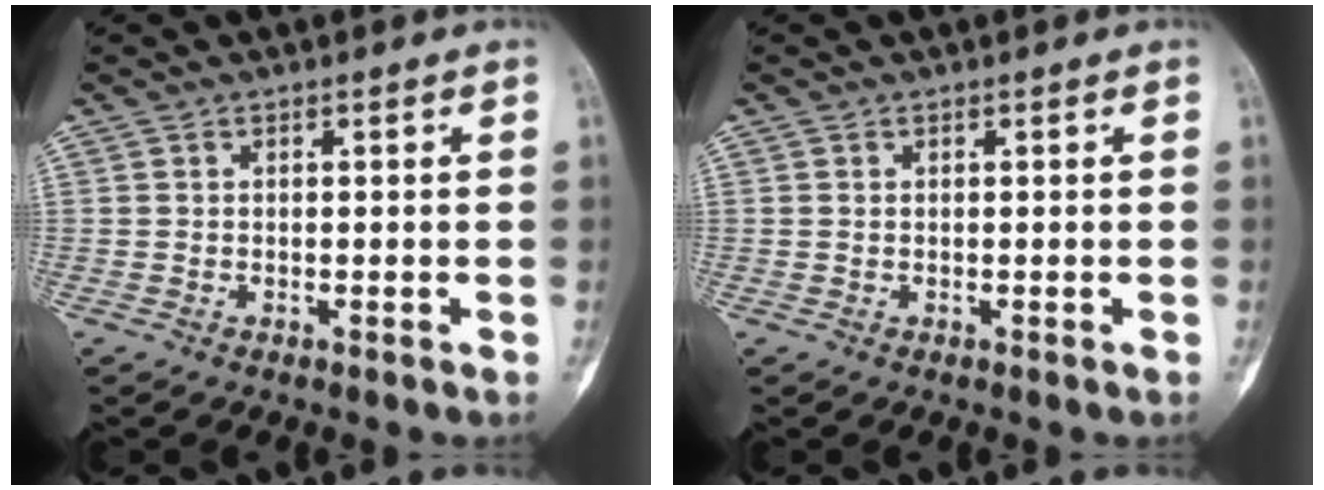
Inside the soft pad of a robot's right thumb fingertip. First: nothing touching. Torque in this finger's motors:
{"motor_torque": [-0.25, 0.02, -0.05, 0.21, -0.07]}